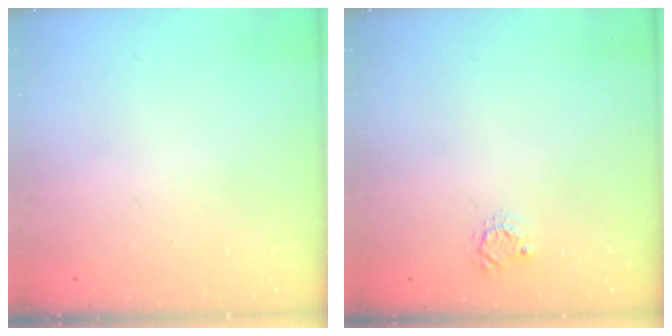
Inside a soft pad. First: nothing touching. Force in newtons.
{"total": 2.9, "press": 2.9, "slide": 0.4}